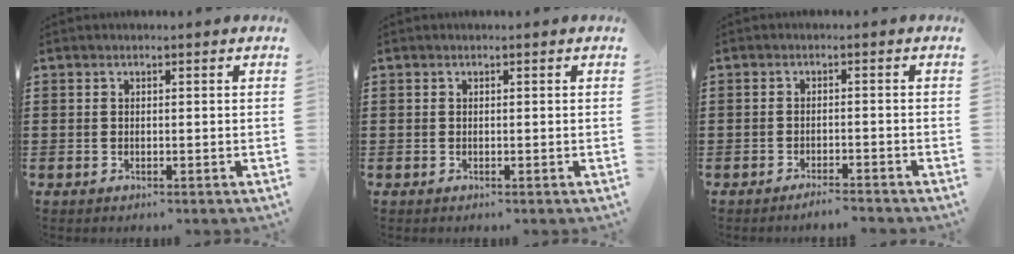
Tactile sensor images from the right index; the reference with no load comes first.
{"total": 0.0}
{"total": 2.0, "force": [-1.9, -0.1, 0.5], "torque": [-0.010, 0.001, -0.037]}